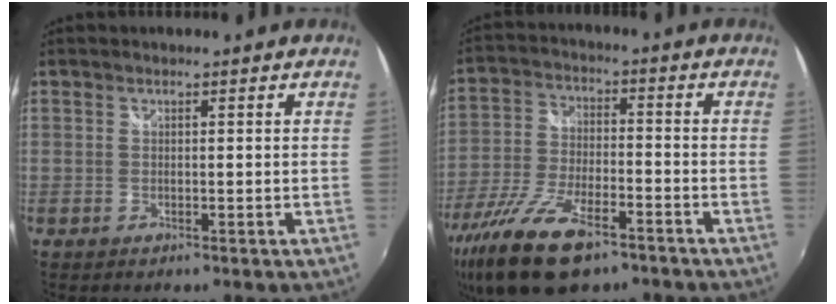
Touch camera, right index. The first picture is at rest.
{"total": 17.2, "force": [-11.3, 6.6, 11.1], "torque": [-0.241, -0.042, -0.206]}